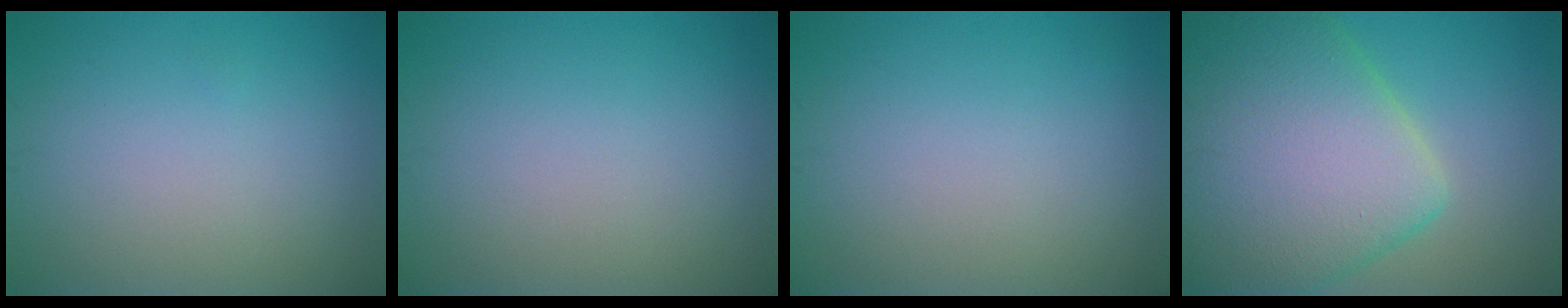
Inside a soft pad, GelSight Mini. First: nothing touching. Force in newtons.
{"total": 0.0}
{"total": 0.0}
{"total": 12.7, "press": 12.7, "slide": 0.6}